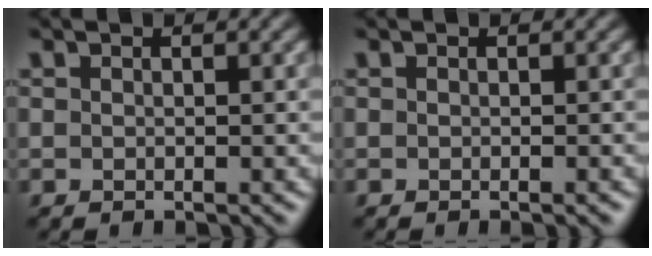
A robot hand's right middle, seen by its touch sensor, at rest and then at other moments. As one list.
[{"total": 0.7, "force": [-0.3, 0.1, 0.6], "torque": [-0.008, 0.001, -0.001]}]